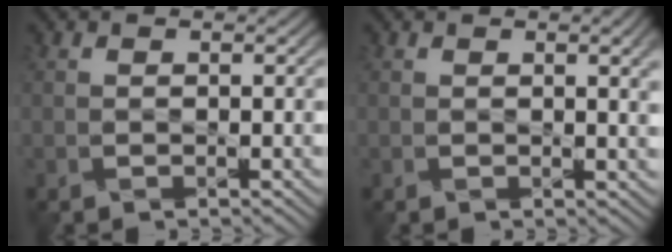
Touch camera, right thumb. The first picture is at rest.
{"total": 3.1, "force": [0.9, 0.7, 2.9], "torque": [-0.038, 0.003, 0.016]}